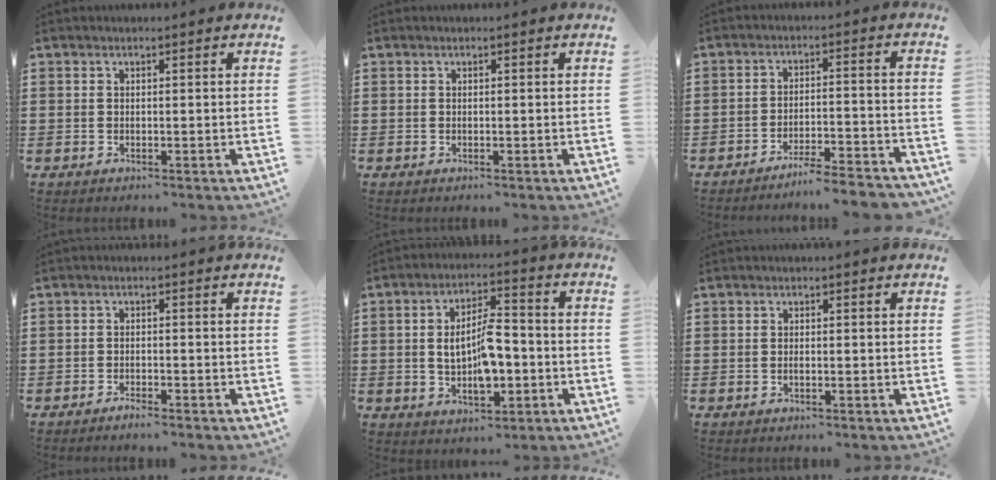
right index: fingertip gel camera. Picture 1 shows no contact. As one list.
[{"total": 0.0}, {"total": 4.9, "force": [-4.7, -0.6, 1.4], "torque": [-0.025, -0.011, -0.093]}, {"total": 1.5, "force": [-1.4, -0.1, 0.4], "torque": [-0.009, -0.002, -0.026]}, {"total": 8.5, "force": [-1.0, 4.0, 7.5], "torque": [-0.131, 0.003, -0.024]}, {"total": 0.6, "force": [-0.3, 0.1, 0.5], "torque": [-0.009, -0.003, -0.005]}]